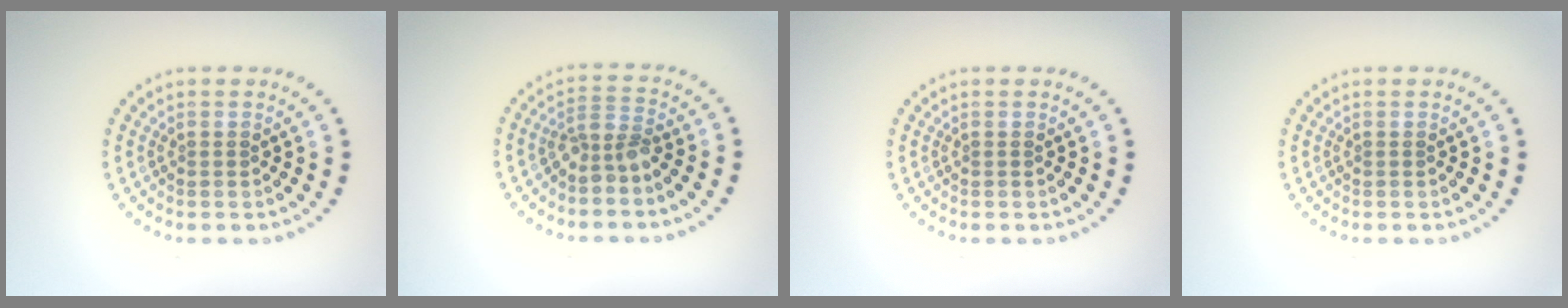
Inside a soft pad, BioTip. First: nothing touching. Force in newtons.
{"total": 2.4, "press": 2.0, "slide": 1.4}
{"total": 0.0}
{"total": 0.0}